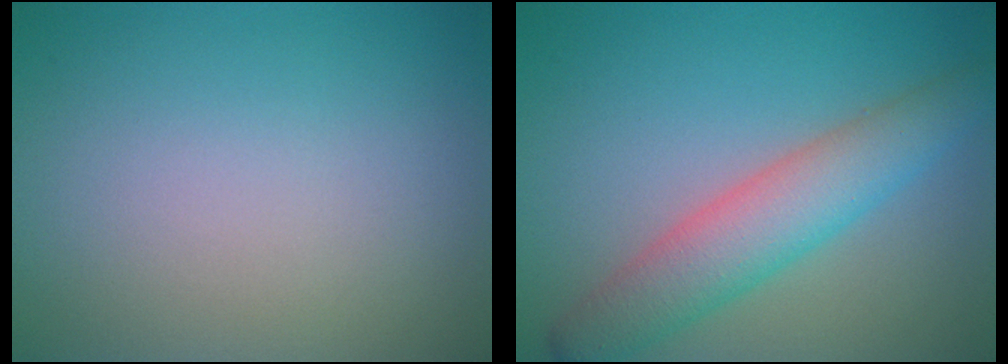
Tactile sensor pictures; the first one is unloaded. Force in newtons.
{"total": 5.2, "press": 5.2, "slide": 0.1}